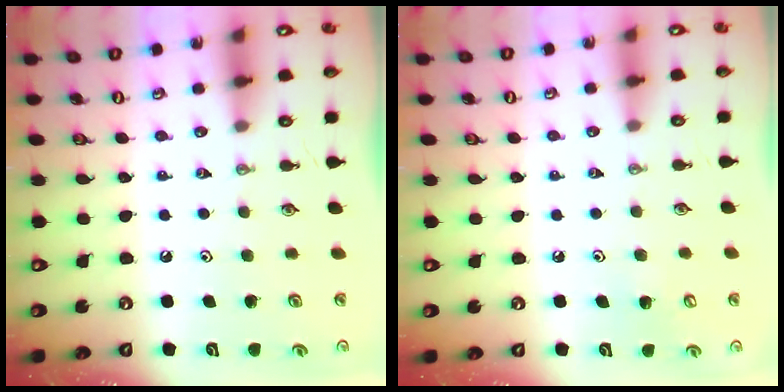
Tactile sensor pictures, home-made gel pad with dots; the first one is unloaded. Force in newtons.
{"total": 4.3, "press": 4.3, "slide": 0.4}